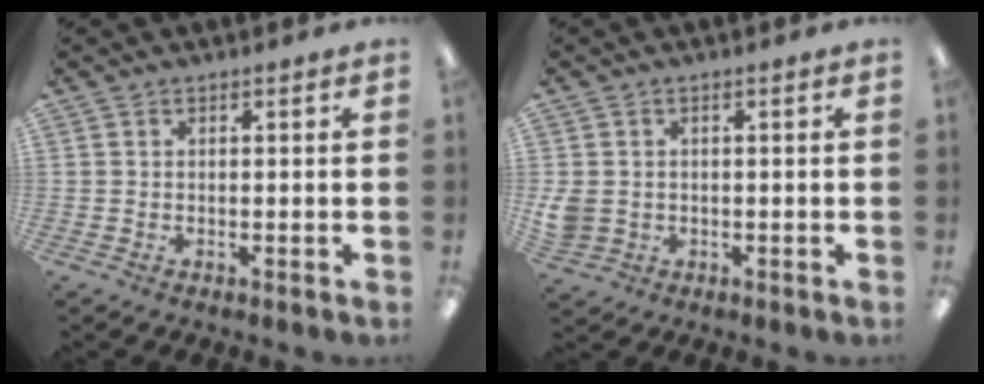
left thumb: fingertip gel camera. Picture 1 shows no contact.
{"total": 3.8, "force": [0.0, 3.5, 1.5], "torque": [-0.027, 0.001, 0.000]}